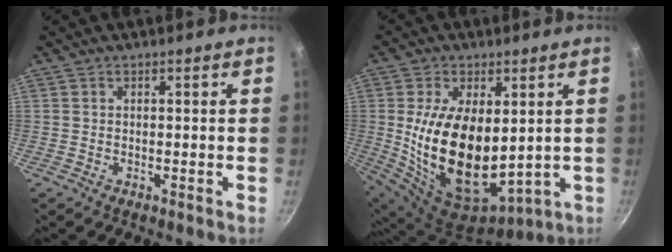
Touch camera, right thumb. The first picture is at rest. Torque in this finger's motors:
{"motor_torque": [1.95, 2.73, 1.95, -0.62, 0.56]}